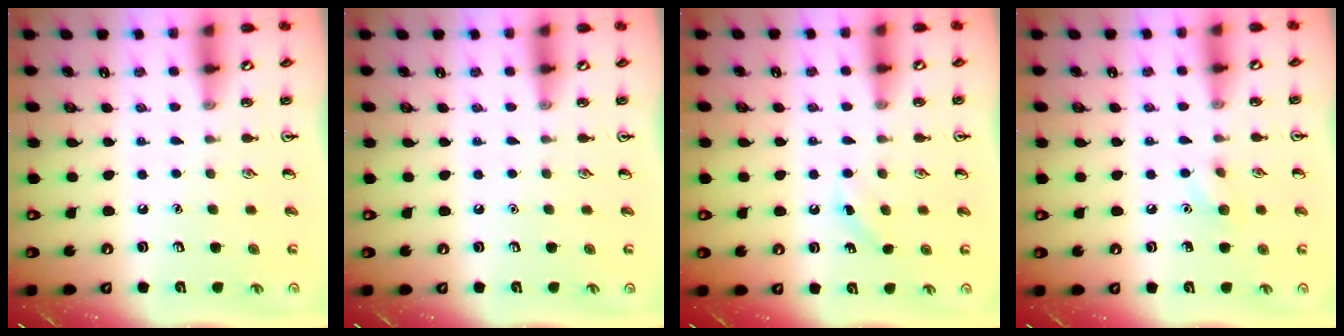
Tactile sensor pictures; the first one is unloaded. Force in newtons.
{"total": 0.0}
{"total": 2.8, "press": 2.6, "slide": 0.9}
{"total": 6.6, "press": 6.4, "slide": 1.8}